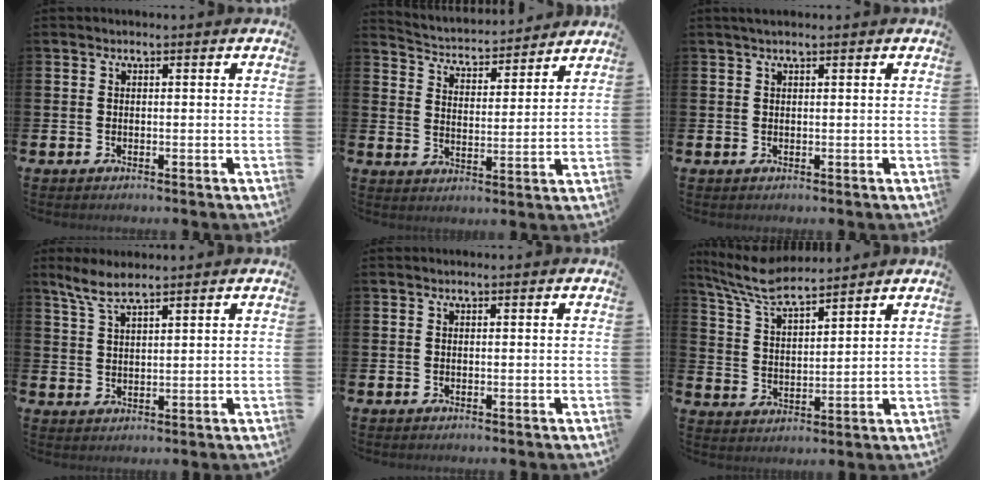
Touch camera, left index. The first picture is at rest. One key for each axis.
{"total": 4.2, "fx": 4.1, "fy": 1.0, "fz": 0.2, "tx": -0.032, "ty": -0.037, "tz": 0.067}
{"total": 1.1, "fx": 0.8, "fy": 0.1, "fz": 0.7, "tx": -0.010, "ty": 0.002, "tz": 0.014}
{"total": 4.8, "fx": 4.1, "fy": 0.7, "fz": 2.4, "tx": -0.053, "ty": -0.010, "tz": 0.072}
{"total": 0.0}
{"total": 7.6, "fx": 6.9, "fy": 1.1, "fz": 2.9, "tx": -0.085, "ty": -0.035, "tz": 0.124}